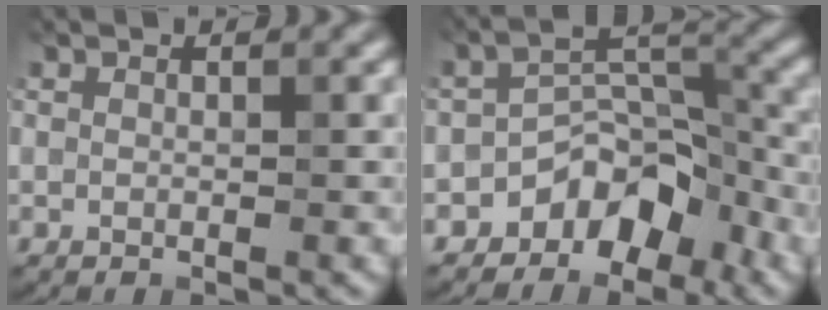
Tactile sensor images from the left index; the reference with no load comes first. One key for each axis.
{"total": 5.9, "fx": -4.0, "fy": 3.4, "fz": 2.7, "tx": -0.016, "ty": 0.008, "tz": -0.072}